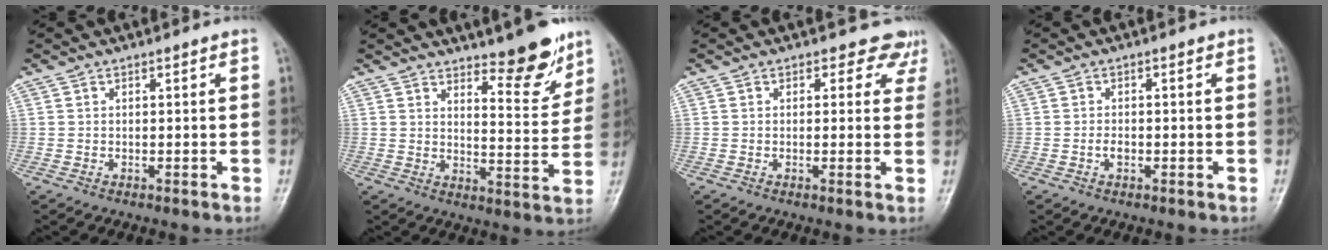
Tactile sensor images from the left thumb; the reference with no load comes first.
{"total": 9.4, "force": [7.2, 2.5, 5.5], "torque": [-0.052, -0.062, 0.112]}
{"total": 4.0, "force": [3.0, 2.6, 0.4], "torque": [0.029, -0.016, 0.014]}
{"total": 1.6, "force": [-0.5, 1.0, 1.1], "torque": [-0.016, 0.002, -0.012]}